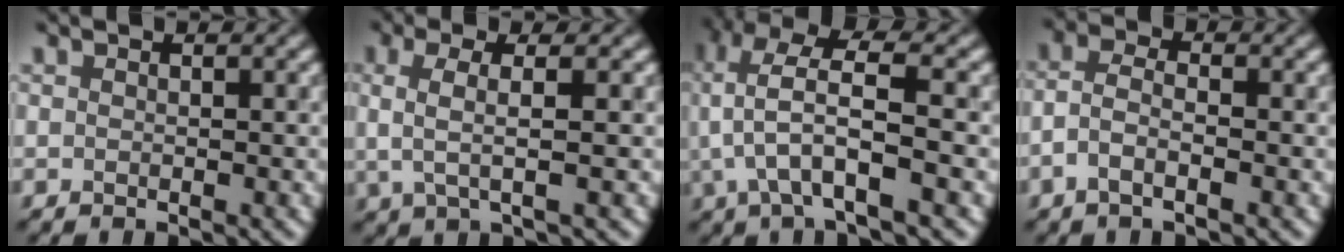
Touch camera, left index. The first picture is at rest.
{"total": 3.1, "force": [0.4, 0.9, 2.9], "torque": [-0.056, 0.006, 0.010]}
{"total": 7.1, "force": [-0.7, 2.2, 6.7], "torque": [-0.135, 0.020, -0.015]}
{"total": 2.7, "force": [-1.3, 1.1, 2.1], "torque": [-0.045, 0.010, -0.035]}